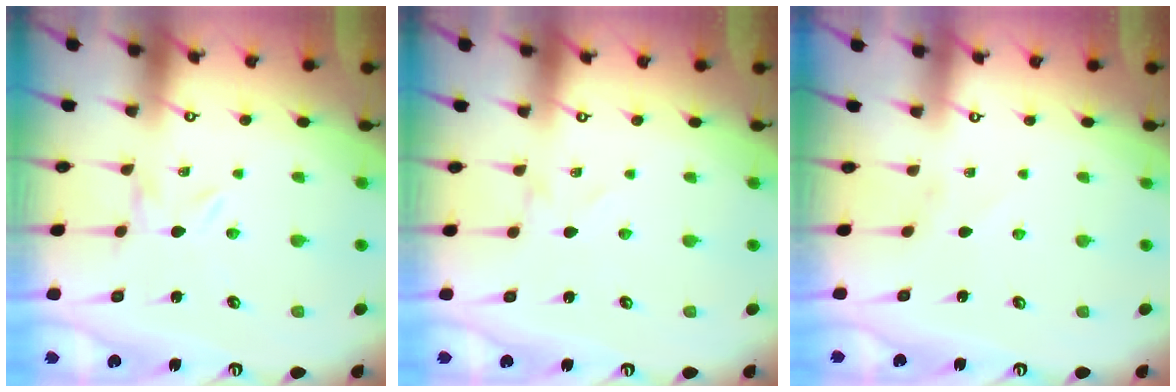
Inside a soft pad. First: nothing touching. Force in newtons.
{"total": 0.7, "press": 0.6, "slide": 0.1}
{"total": 0.8, "press": 0.7, "slide": 0.2}